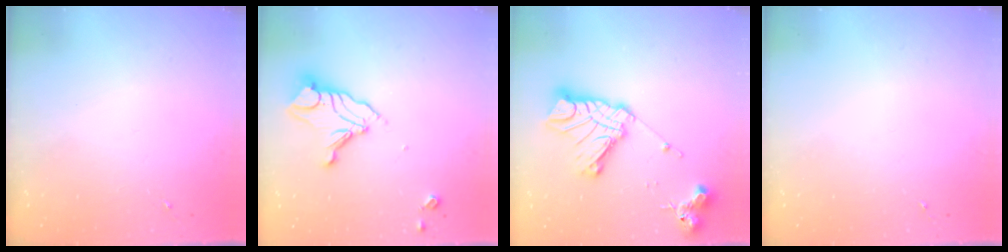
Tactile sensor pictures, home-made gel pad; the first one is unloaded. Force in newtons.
{"total": 12.2, "press": 12.1, "slide": 1.2}
{"total": 19.3, "press": 19.2, "slide": 1.8}
{"total": 0.0}